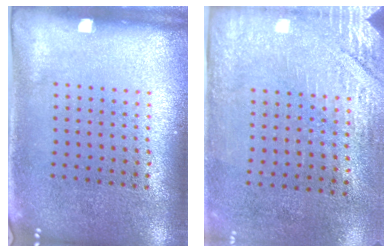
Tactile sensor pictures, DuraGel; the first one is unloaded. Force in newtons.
{"total": 2.9, "press": 2.5, "slide": 1.5}